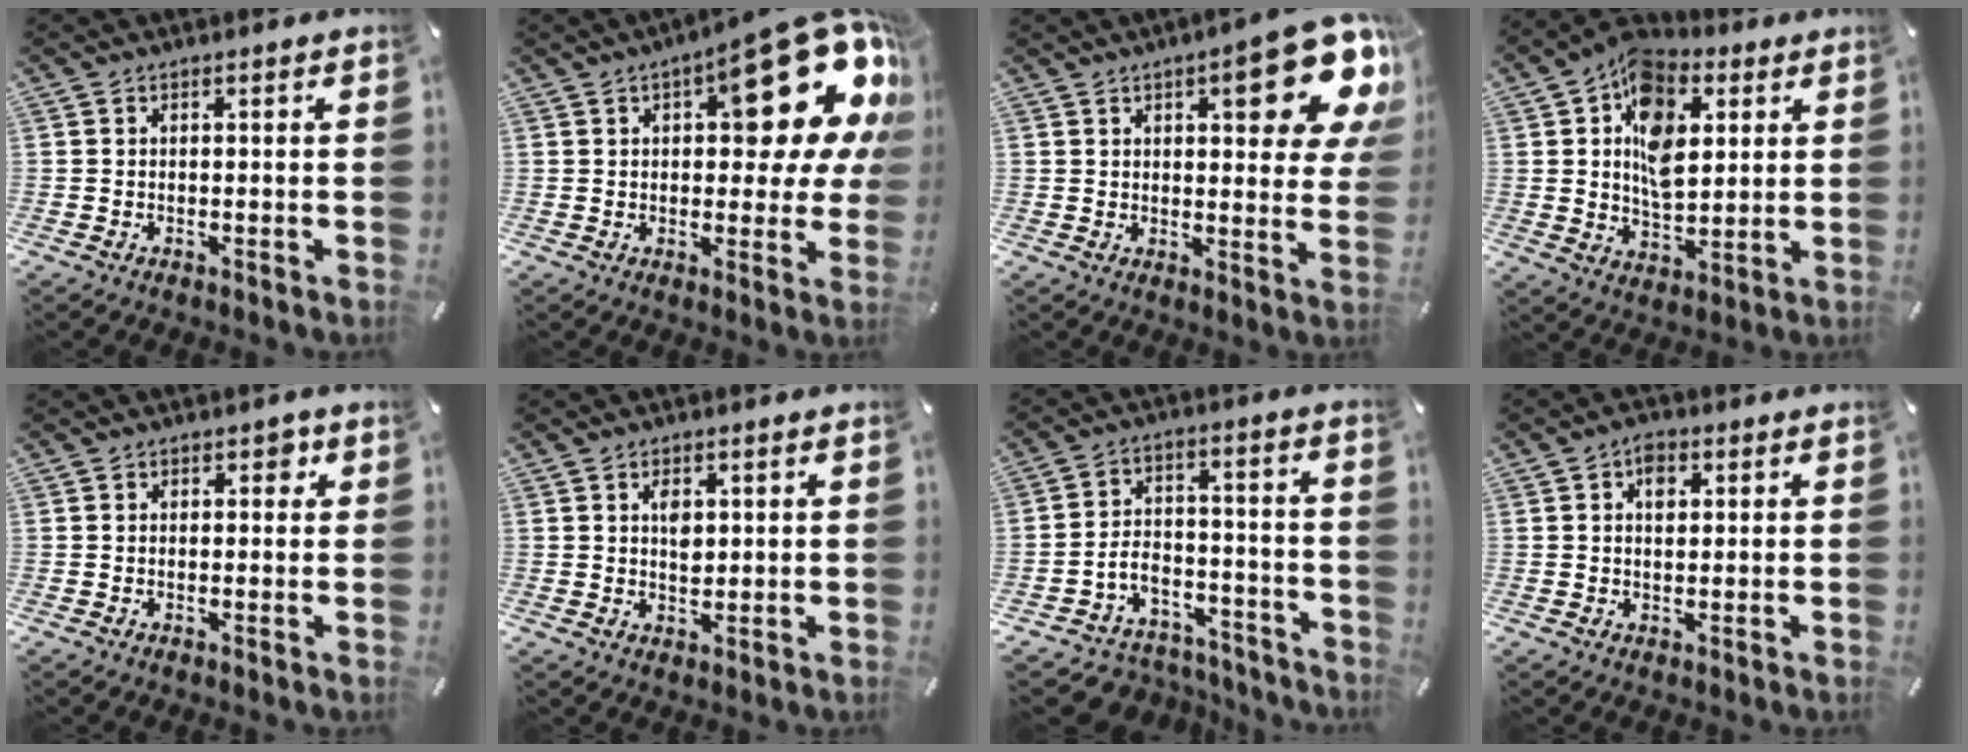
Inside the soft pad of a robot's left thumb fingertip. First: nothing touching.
{"total": 21.6, "force": [9.6, 8.7, 17.3], "torque": [-0.216, -0.067, 0.153]}
{"total": 17.9, "force": [8.6, 6.7, 14.3], "torque": [-0.170, -0.049, 0.132]}
{"total": 14.5, "force": [4.0, 10.0, 9.8], "torque": [-0.163, -0.001, 0.073]}
{"total": 2.1, "force": [0.6, 1.5, 1.3], "torque": [-0.006, -0.001, 0.003]}
{"total": 4.7, "force": [1.4, 3.2, 3.2], "torque": [-0.037, -0.008, 0.018]}
{"total": 7.0, "force": [-3.1, 5.9, 1.9], "torque": [-0.038, 0.017, -0.053]}
{"total": 3.7, "force": [1.0, 2.4, 2.6], "torque": [-0.040, 0.001, 0.013]}